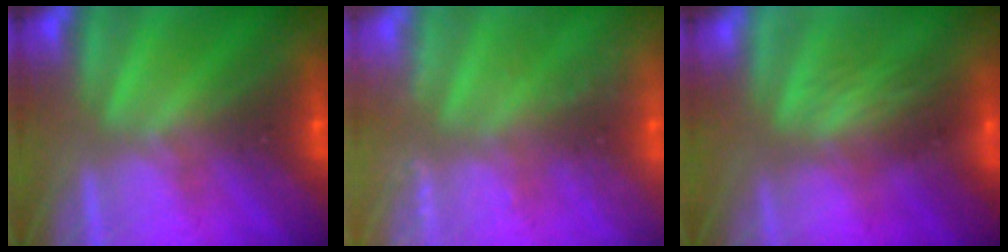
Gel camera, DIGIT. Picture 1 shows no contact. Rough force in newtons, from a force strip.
{"total": 2.4}
{"total": 2.0}